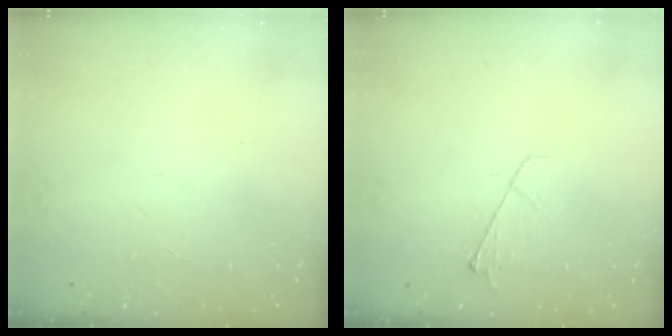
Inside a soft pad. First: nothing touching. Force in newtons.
{"total": 3.9, "press": 3.9, "slide": 0.5}